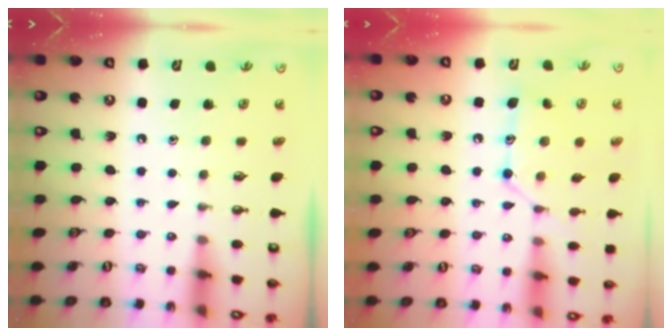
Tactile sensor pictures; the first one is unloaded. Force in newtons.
{"total": 12.8, "press": 12.8, "slide": 0.4}